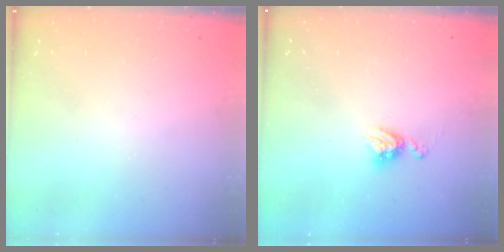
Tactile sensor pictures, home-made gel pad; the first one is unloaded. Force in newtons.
{"total": 5.3, "press": 5.3, "slide": 0.5}